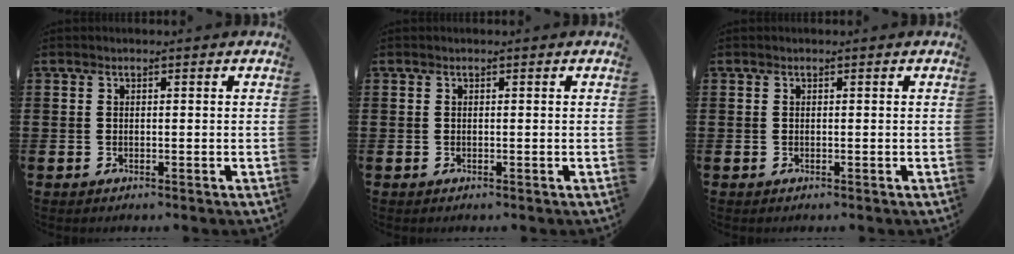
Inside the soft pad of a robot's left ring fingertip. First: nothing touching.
{"total": 0.0}
{"total": 0.0}